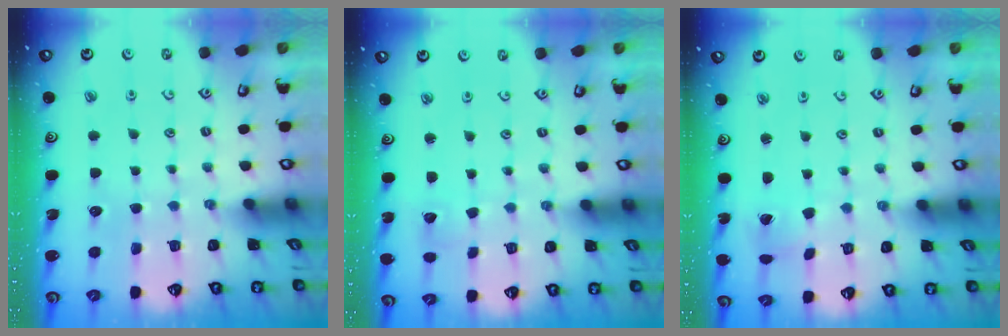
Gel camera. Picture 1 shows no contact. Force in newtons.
{"total": 2.5, "press": 2.5, "slide": 0.4}
{"total": 1.2, "press": 1.1, "slide": 0.4}